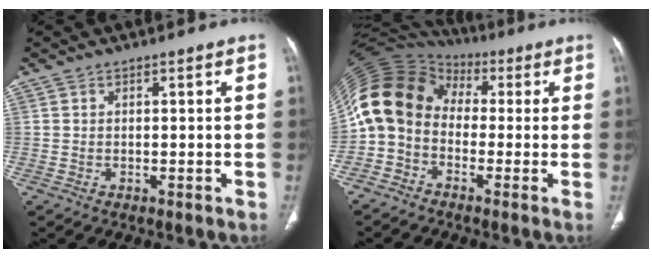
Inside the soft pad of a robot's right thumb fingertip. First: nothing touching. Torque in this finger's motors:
{"motor_torque": [2.15, 2.32, 1.12, -1.47, 0.13]}